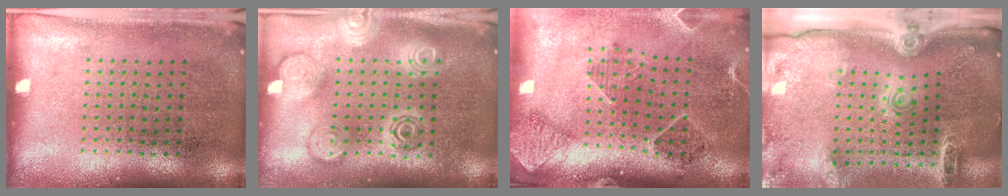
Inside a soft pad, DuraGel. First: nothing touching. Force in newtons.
{"total": 2.9, "press": 2.8, "slide": 0.4}
{"total": 1.6, "press": 1.6, "slide": 0.0}
{"total": 2.9, "press": 2.0, "slide": 2.0}